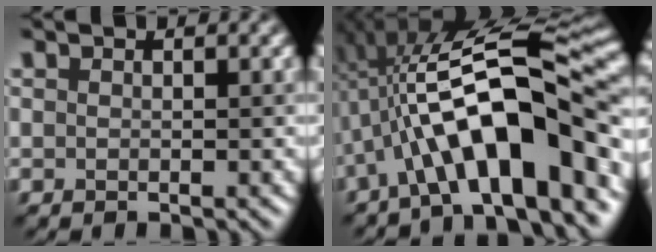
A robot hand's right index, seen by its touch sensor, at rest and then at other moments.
{"total": 12.6, "force": [-3.2, 4.1, 11.5], "torque": [-0.176, 0.027, -0.056]}